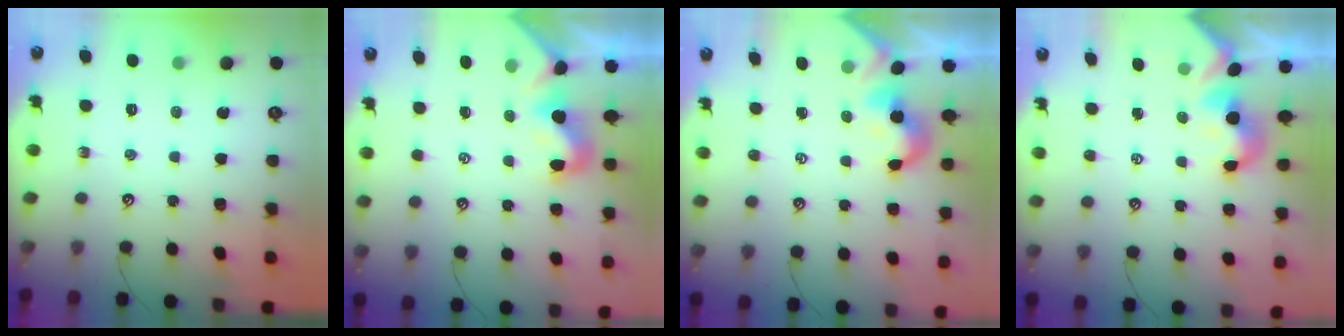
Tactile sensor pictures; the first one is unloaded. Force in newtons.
{"total": 1.0, "press": 0.9, "slide": 0.4}
{"total": 1.9, "press": 1.8, "slide": 0.5}
{"total": 1.8, "press": 1.7, "slide": 0.6}